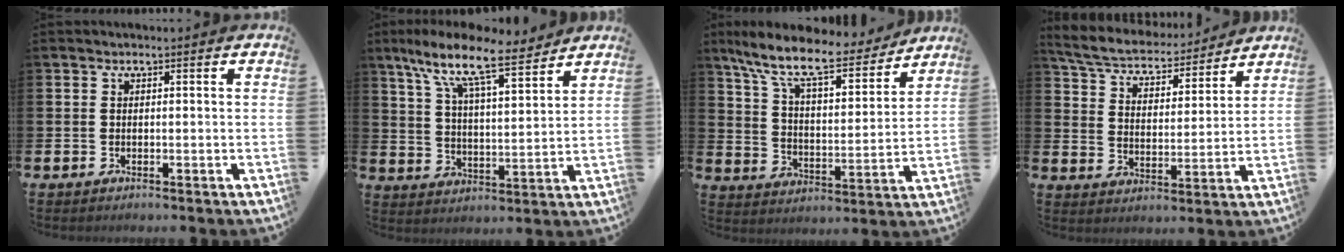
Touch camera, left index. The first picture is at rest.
{"total": 10.9, "force": [8.9, 2.3, 5.9], "torque": [-0.133, -0.049, 0.151]}
{"total": 11.1, "force": [9.3, 2.7, 5.4], "torque": [-0.137, -0.054, 0.158]}
{"total": 6.2, "force": [5.9, 1.4, 1.4], "torque": [-0.059, -0.043, 0.101]}